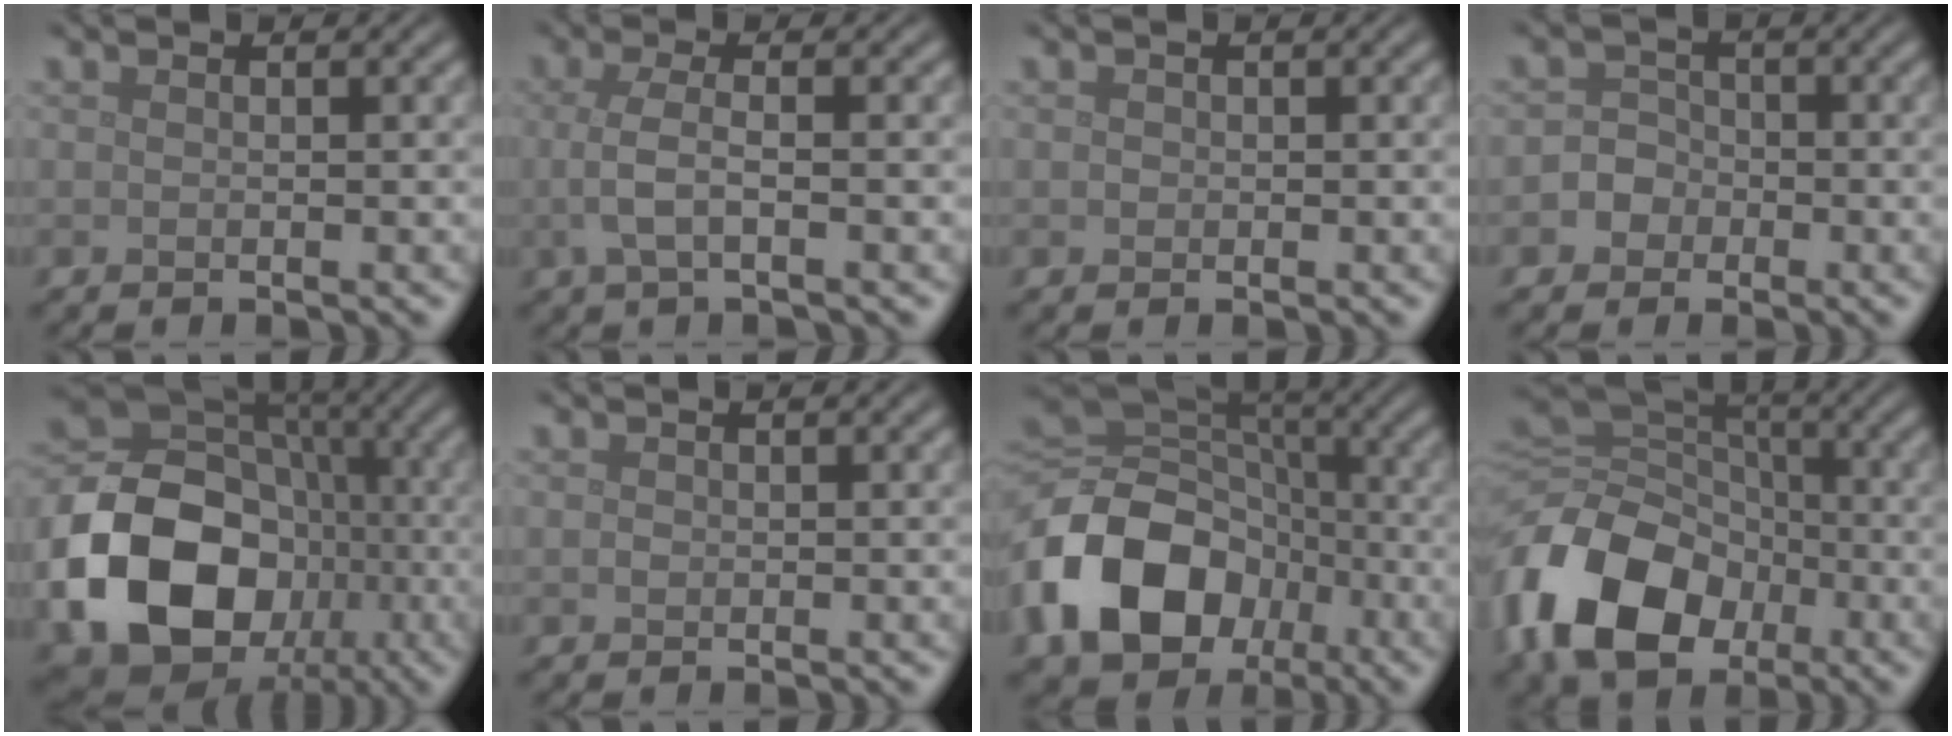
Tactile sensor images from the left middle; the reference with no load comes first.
{"total": 2.8, "force": [-0.2, 1.0, 2.6], "torque": [-0.056, -0.003, -0.005]}
{"total": 0.5, "force": [0.0, 0.5, 0.1], "torque": [0.002, -0.003, -0.003]}
{"total": 2.8, "force": [-0.9, 2.6, 0.6], "torque": [0.010, 0.010, -0.032]}
{"total": 17.0, "force": [-4.8, 13.7, 8.9], "torque": [-0.186, -0.035, -0.100]}
{"total": 0.5, "force": [0.0, 0.5, 0.2], "torque": [-0.003, -0.002, -0.002]}
{"total": 14.3, "force": [-5.3, 10.7, 7.9], "torque": [-0.176, -0.016, -0.106]}
{"total": 13.2, "force": [-5.2, 9.5, 7.6], "torque": [-0.176, -0.028, -0.101]}